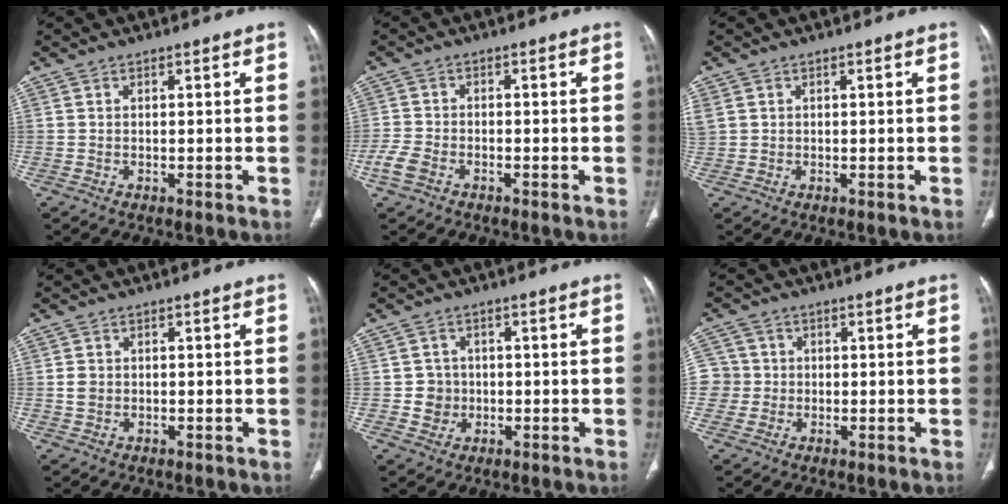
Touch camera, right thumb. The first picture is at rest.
{"total": 3.9, "force": [-2.2, 2.4, 2.3], "torque": [-0.060, 0.008, -0.044]}
{"total": 3.0, "force": [0.7, 2.4, 1.6], "torque": [-0.061, 0.017, 0.028]}
{"total": 1.9, "force": [-0.1, 1.6, 0.9], "torque": [-0.012, 0.002, 0.002]}
{"total": 3.7, "force": [-0.4, 3.7, 0.6], "torque": [0.015, 0.009, -0.005]}
{"total": 5.3, "force": [-0.4, 5.3, 0.4], "torque": [0.015, 0.012, -0.013]}